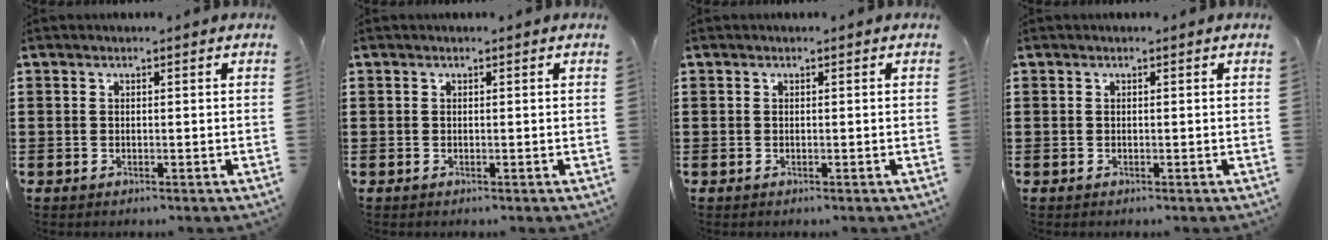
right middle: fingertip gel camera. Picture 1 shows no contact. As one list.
[{"total": 0.0}, {"total": 0.0}, {"total": 0.0}]